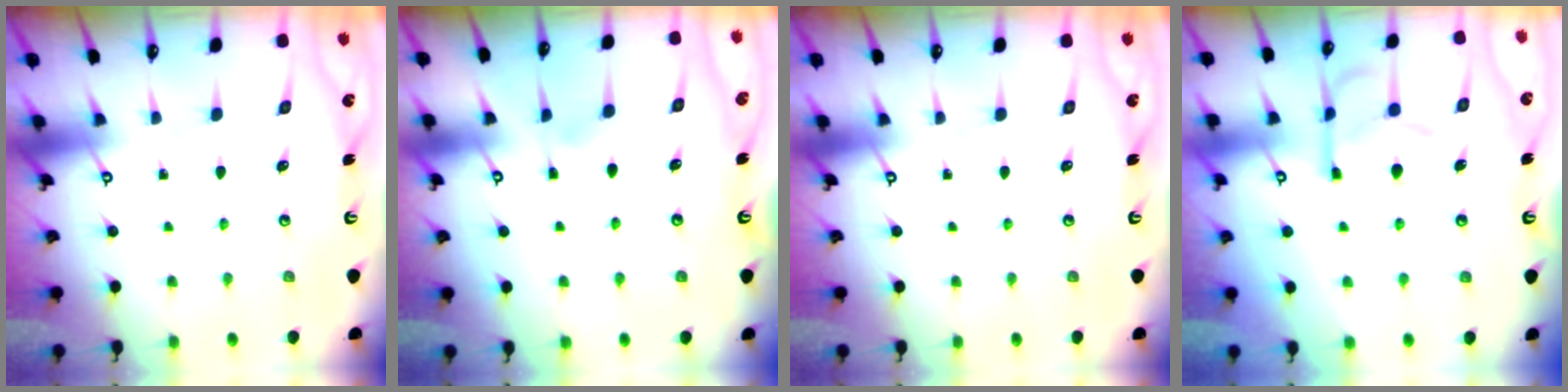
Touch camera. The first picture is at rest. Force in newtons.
{"total": 5.9, "press": 5.8, "slide": 0.7}
{"total": 0.0}
{"total": 9.4, "press": 9.3, "slide": 1.5}